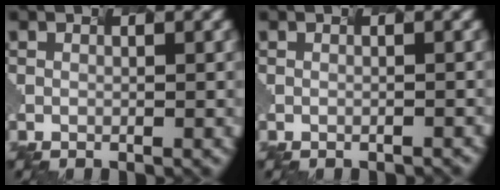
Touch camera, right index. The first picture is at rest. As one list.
[{"total": 0.9, "force": [-0.1, 0.5, 0.7], "torque": [0.006, 0.008, -0.001]}]